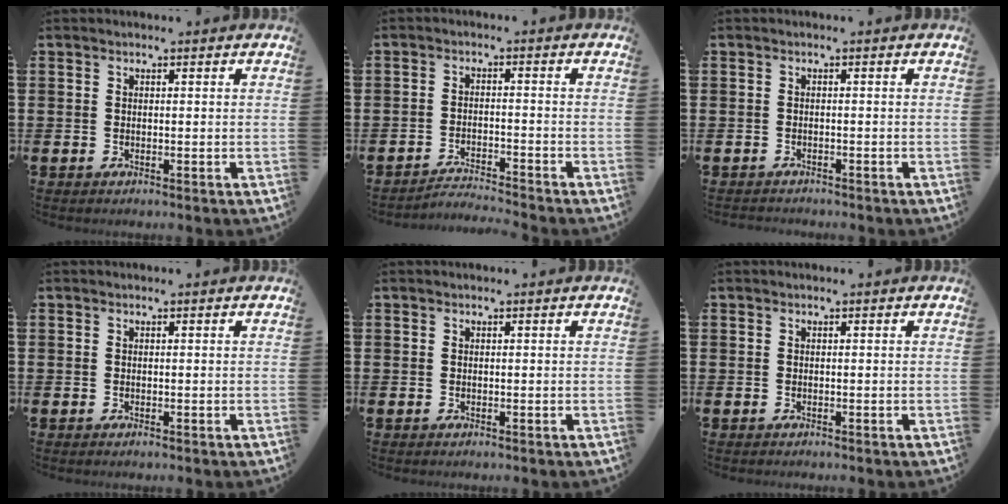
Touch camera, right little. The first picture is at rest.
{"total": 2.4, "force": [-2.4, -0.3, 0.0], "torque": [-0.003, 0.002, -0.051]}
{"total": 0.7, "force": [-0.7, 0.0, -0.1], "torque": [0.000, -0.001, -0.014]}
{"total": 0.0}
{"total": 0.0}
{"total": 0.0}